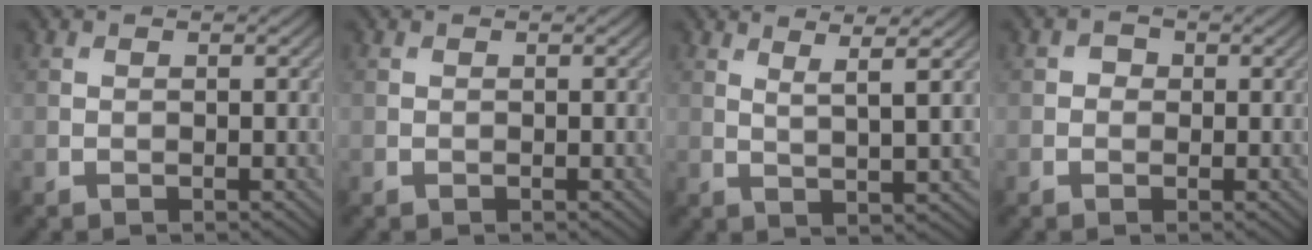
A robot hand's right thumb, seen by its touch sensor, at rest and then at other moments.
{"total": 0.0}
{"total": 4.3, "force": [2.3, 0.3, 3.6], "torque": [-0.075, 0.005, 0.053]}
{"total": 1.3, "force": [0.1, 1.3, 0.2], "torque": [0.000, -0.006, -0.003]}